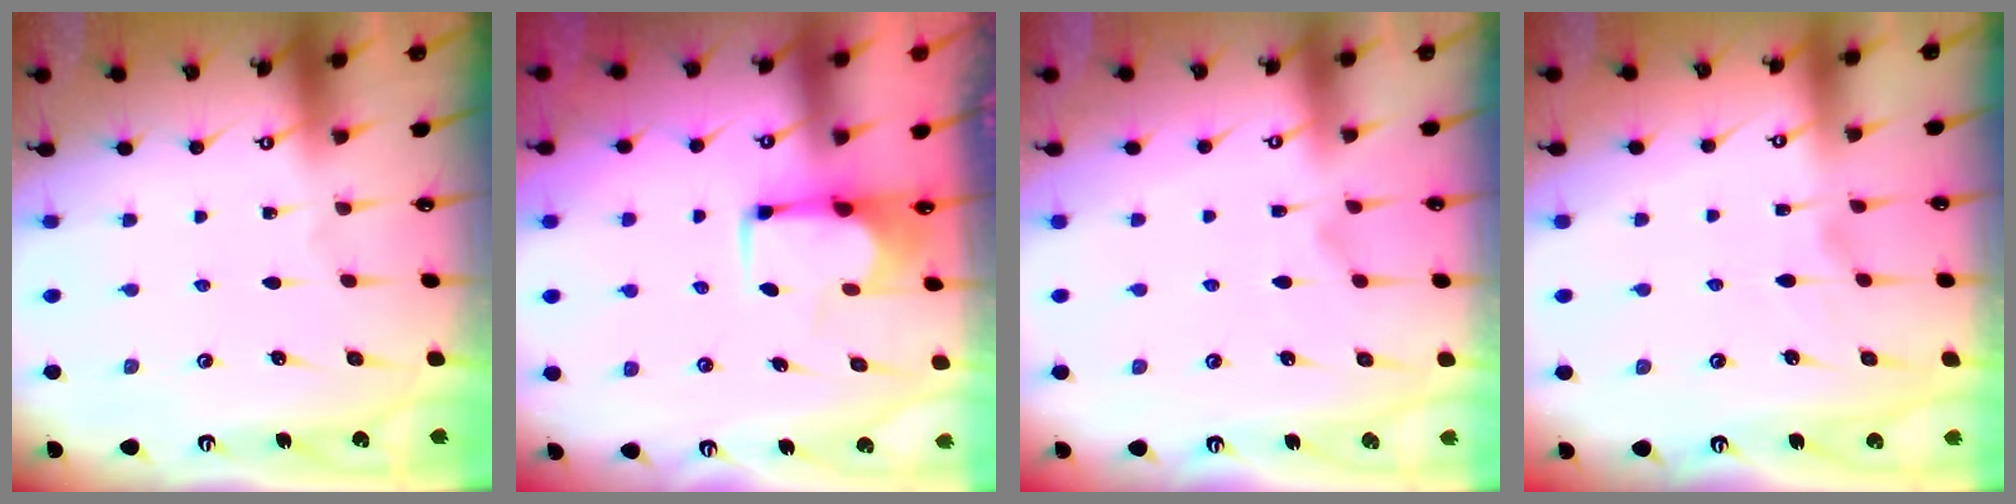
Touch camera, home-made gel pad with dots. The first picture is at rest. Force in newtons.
{"total": 1.8, "press": 1.6, "slide": 0.8}
{"total": 1.4, "press": 0.7, "slide": 1.2}
{"total": 0.9, "press": 0.1, "slide": 0.9}